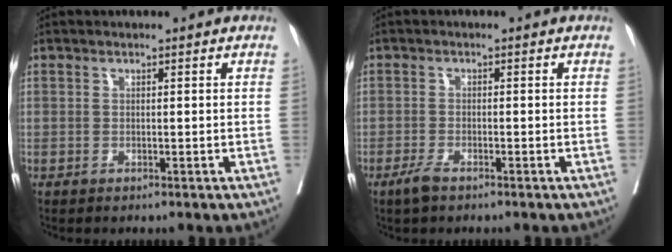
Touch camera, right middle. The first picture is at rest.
{"total": 2.2, "force": [-1.6, 0.5, 1.4], "torque": [-0.033, -0.003, -0.031]}